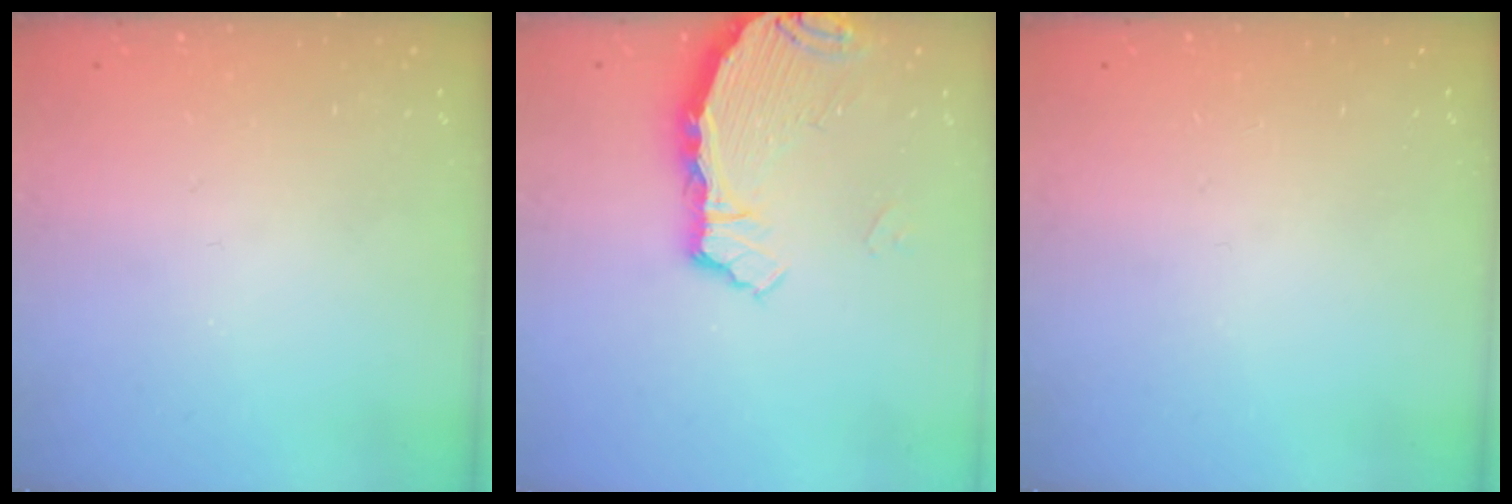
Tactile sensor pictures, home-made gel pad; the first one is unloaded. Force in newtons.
{"total": 3.6, "press": 3.6, "slide": 0.4}
{"total": 0.0}